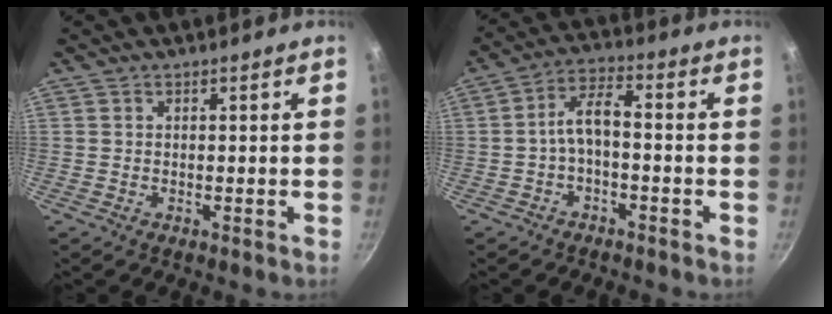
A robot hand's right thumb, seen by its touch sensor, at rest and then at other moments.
{"total": 5.8, "force": [-1.8, 2.5, 4.9], "torque": [-0.096, 0.036, -0.036]}